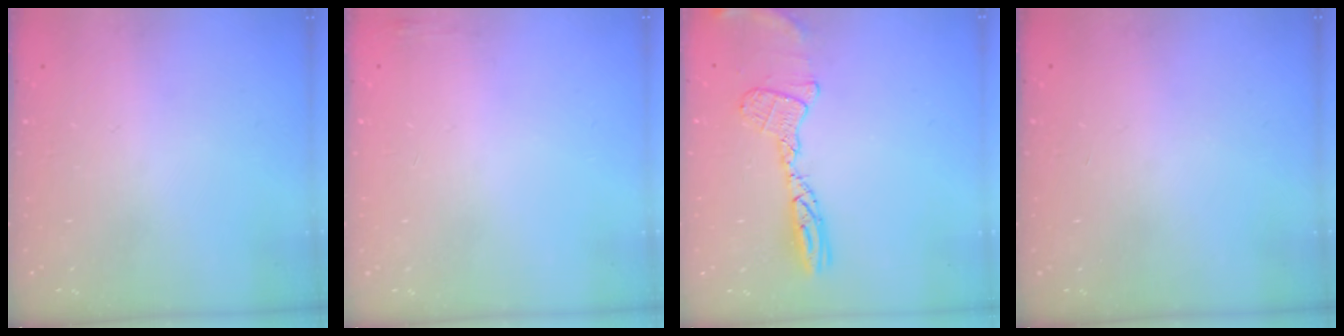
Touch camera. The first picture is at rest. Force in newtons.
{"total": 3.5, "press": 3.1, "slide": 1.6}
{"total": 12.1, "press": 12.0, "slide": 0.9}
{"total": 0.0}